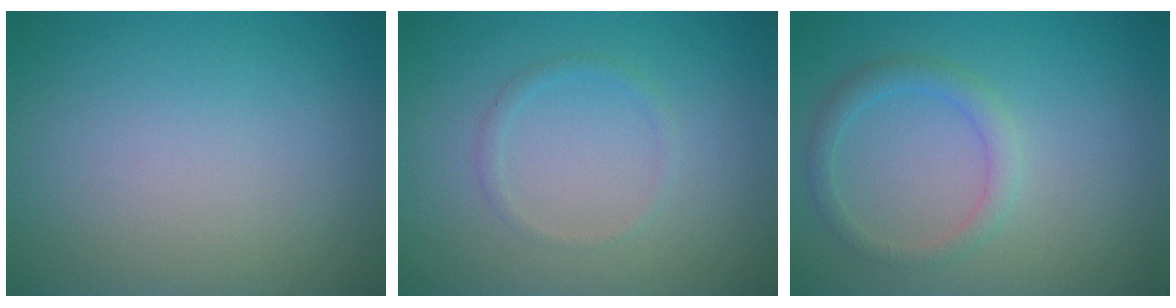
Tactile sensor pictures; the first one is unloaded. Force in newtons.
{"total": 0.9, "press": 0.9, "slide": 0.1}
{"total": 1.9, "press": 1.9, "slide": 0.1}